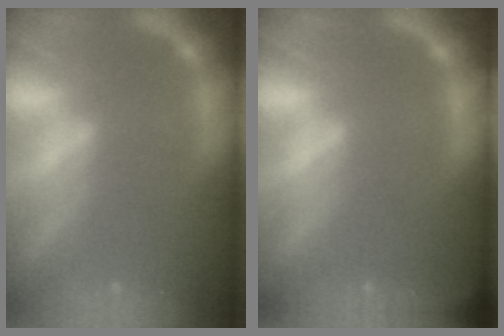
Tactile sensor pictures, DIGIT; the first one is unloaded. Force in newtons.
{"total": 2.9}